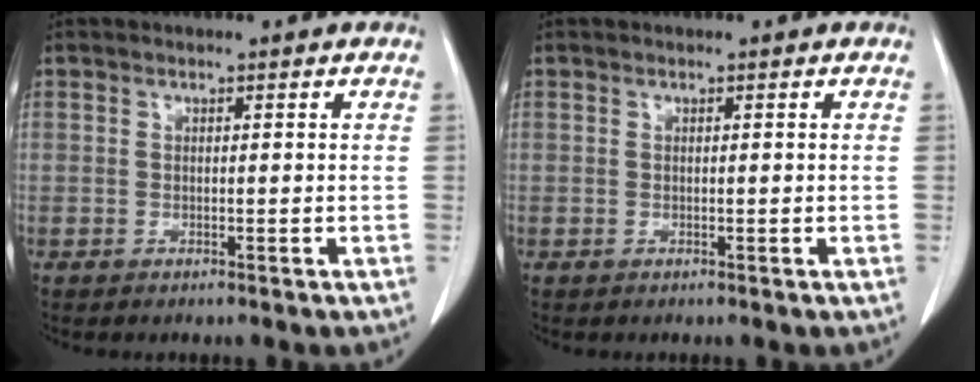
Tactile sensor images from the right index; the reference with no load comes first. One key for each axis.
{"total": 0.0}